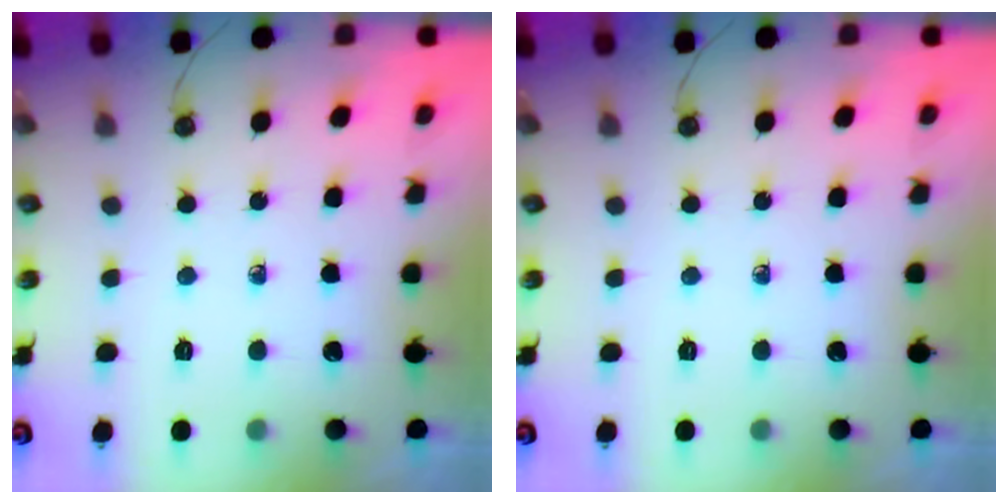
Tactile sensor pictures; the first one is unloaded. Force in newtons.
{"total": 0.0}